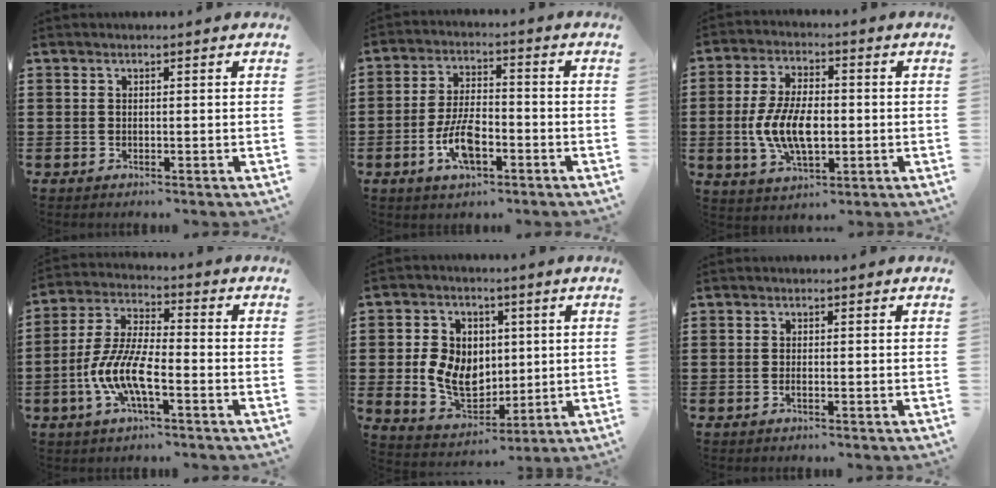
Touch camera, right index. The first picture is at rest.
{"total": 7.7, "force": [-3.0, 3.3, 6.2], "torque": [-0.135, 0.000, -0.058]}
{"total": 9.3, "force": [-1.3, 4.8, 7.9], "torque": [-0.172, 0.001, -0.027]}
{"total": 9.0, "force": [-3.5, 2.9, 7.7], "torque": [-0.191, -0.013, -0.075]}
{"total": 8.3, "force": [0.4, 6.9, 4.7], "torque": [-0.114, 0.012, 0.007]}
{"total": 0.7, "force": [-0.4, 0.1, 0.6], "torque": [-0.011, -0.003, -0.007]}